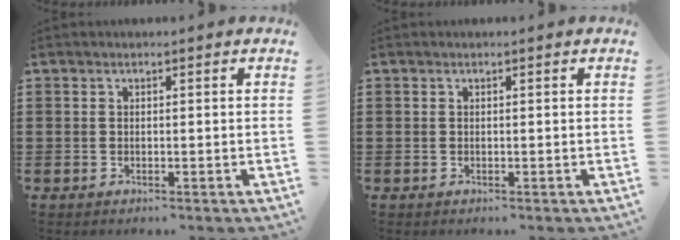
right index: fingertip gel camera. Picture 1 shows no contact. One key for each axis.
{"total": 0.0}